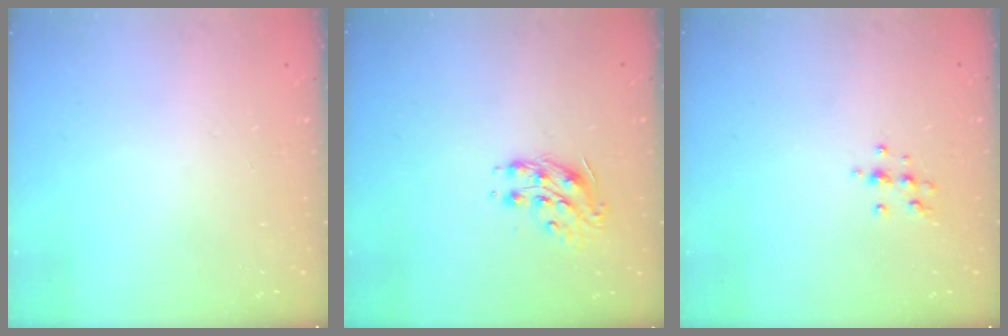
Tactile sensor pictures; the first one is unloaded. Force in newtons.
{"total": 9.3, "press": 9.3, "slide": 0.2}
{"total": 6.8, "press": 6.8, "slide": 0.6}